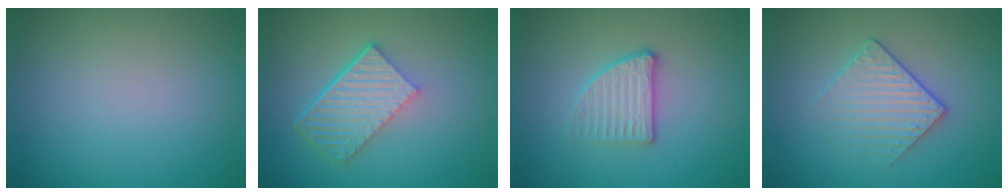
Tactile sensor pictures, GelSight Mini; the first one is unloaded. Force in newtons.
{"total": 5.8, "press": 4.0, "slide": 4.2}
{"total": 2.7, "press": 2.4, "slide": 1.2}
{"total": 2.4, "press": 2.1, "slide": 1.1}